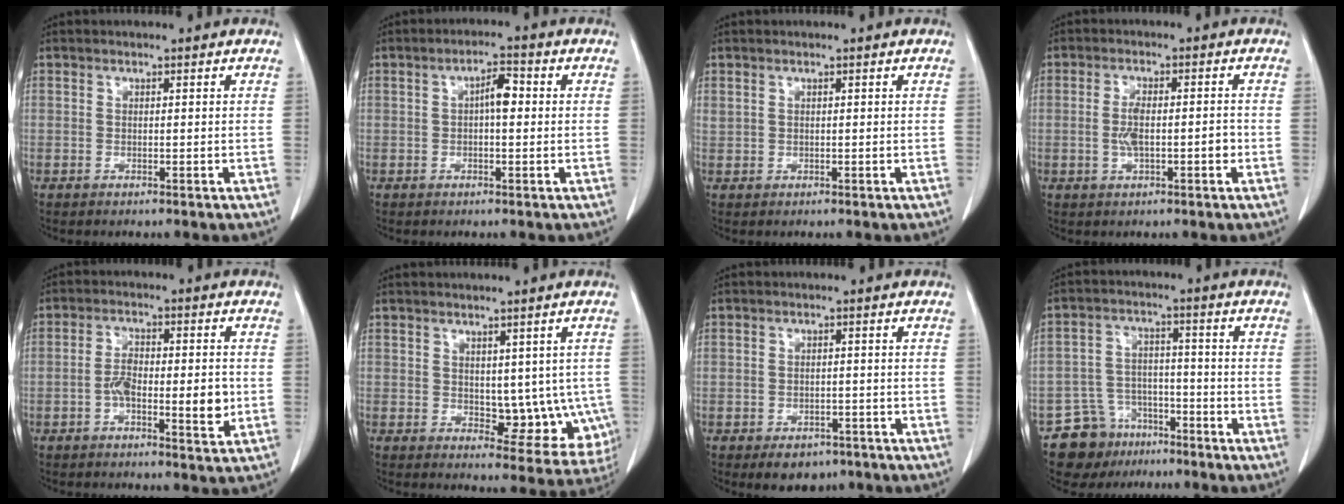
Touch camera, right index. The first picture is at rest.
{"total": 3.5, "force": [0.3, 1.1, 3.3], "torque": [-0.054, 0.011, 0.002]}
{"total": 0.8, "force": [0.6, 0.5, 0.2], "torque": [-0.006, 0.012, 0.016]}
{"total": 4.9, "force": [-0.9, 1.6, 4.6], "torque": [-0.090, 0.008, -0.014]}
{"total": 7.8, "force": [-1.6, 2.5, 7.2], "torque": [-0.118, 0.006, -0.027]}
{"total": 8.5, "force": [-0.4, 5.2, 6.7], "torque": [-0.057, 0.006, 0.011]}
{"total": 5.0, "force": [-3.4, 3.3, 1.8], "torque": [-0.013, 0.004, -0.040]}
{"total": 8.0, "force": [-5.6, 5.7, 0.6], "torque": [-0.009, 0.030, -0.088]}